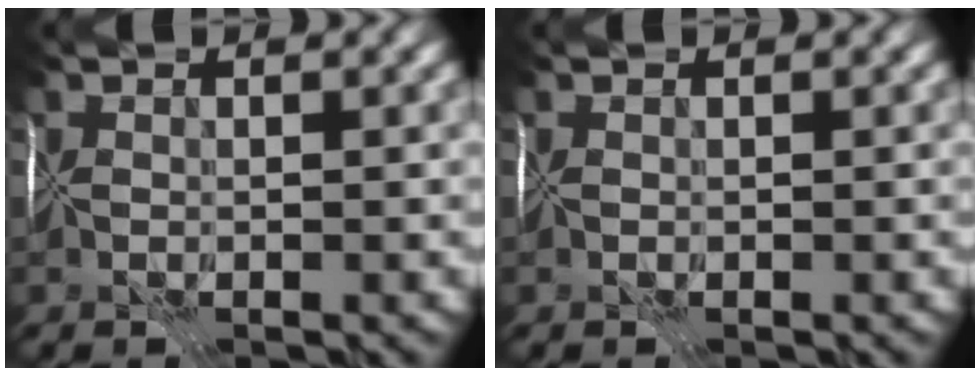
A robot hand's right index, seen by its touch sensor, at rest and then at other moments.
{"total": 0.0}